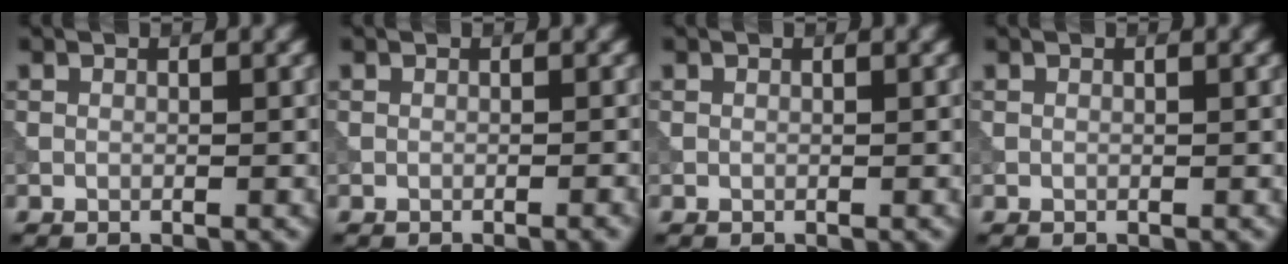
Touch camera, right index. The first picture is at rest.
{"total": 0.7, "force": [-0.2, 0.2, 0.6], "torque": [-0.004, 0.001, -0.006]}
{"total": 0.0}
{"total": 0.0}